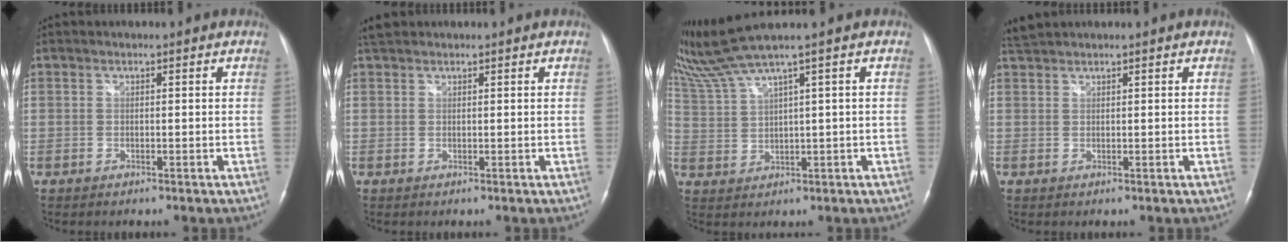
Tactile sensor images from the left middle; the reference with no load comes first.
{"total": 2.0, "force": [1.9, 0.6, 0.6], "torque": [-0.020, 0.020, 0.036]}
{"total": 5.5, "force": [4.4, -2.1, 2.7], "torque": [-0.073, 0.006, 0.101]}
{"total": 2.0, "force": [2.0, -0.2, 0.4], "torque": [-0.016, 0.018, 0.044]}